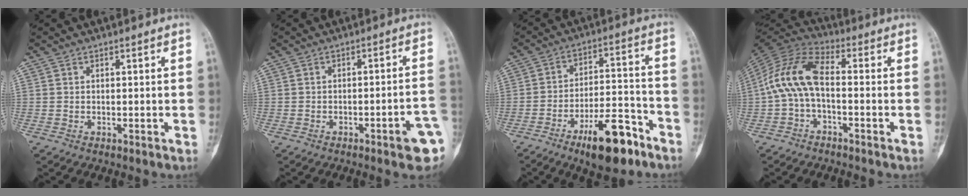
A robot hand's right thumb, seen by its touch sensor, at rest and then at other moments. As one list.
[{"total": 7.6, "force": [-3.4, 1.4, 6.7], "torque": [-0.071, 0.021, -0.038]}, {"total": 14.3, "force": [-8.8, 5.1, 10.0], "torque": [-0.140, 0.066, -0.139]}, {"total": 10.5, "force": [-1.2, 5.2, 9.1], "torque": [-0.188, 0.037, -0.034]}]